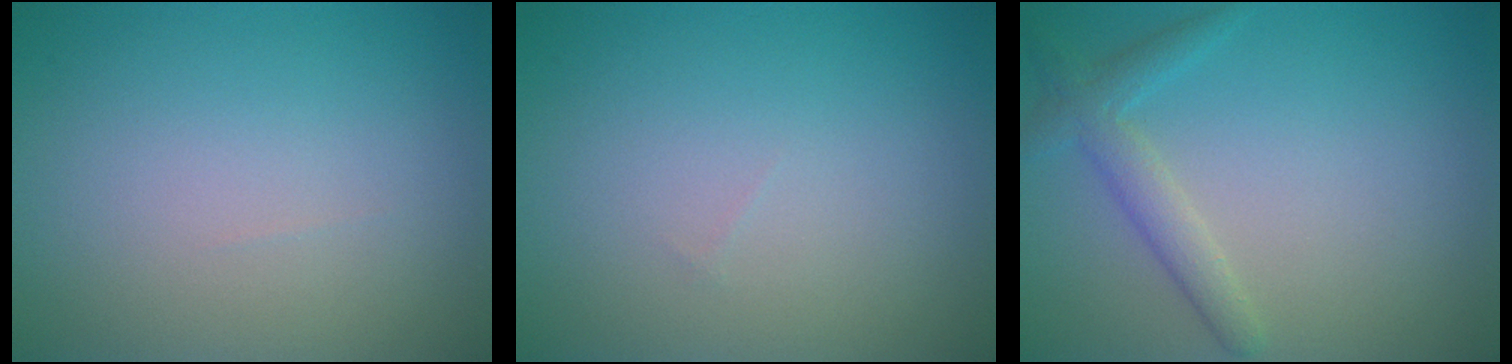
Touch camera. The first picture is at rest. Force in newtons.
{"total": 0.0}
{"total": 2.5, "press": 2.5, "slide": 0.1}